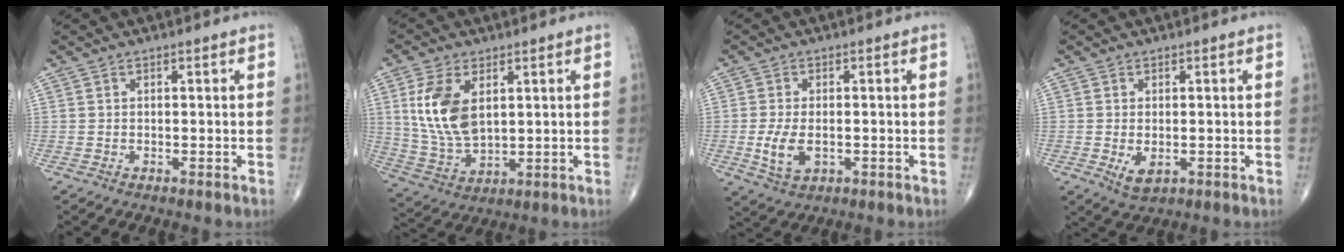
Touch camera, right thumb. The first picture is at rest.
{"total": 12.3, "force": [3.4, 6.9, 9.6], "torque": [-0.192, -0.014, 0.077]}
{"total": 5.8, "force": [-1.1, 3.3, 4.7], "torque": [-0.094, -0.006, -0.015]}
{"total": 3.5, "force": [-0.7, 1.9, 2.8], "torque": [-0.043, -0.007, -0.004]}